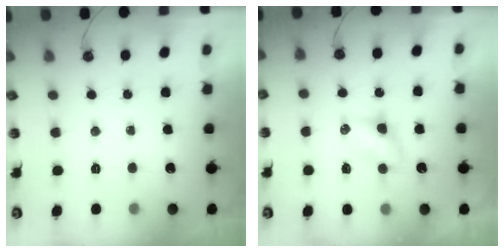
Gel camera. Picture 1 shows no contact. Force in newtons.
{"total": 5.3, "press": 5.3, "slide": 0.4}